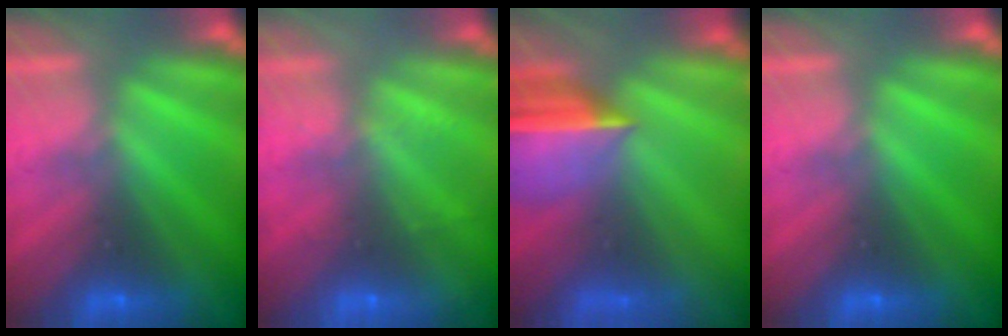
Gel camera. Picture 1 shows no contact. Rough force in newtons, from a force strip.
{"total": 2.0}
{"total": 5.6}
{"total": 0.0}